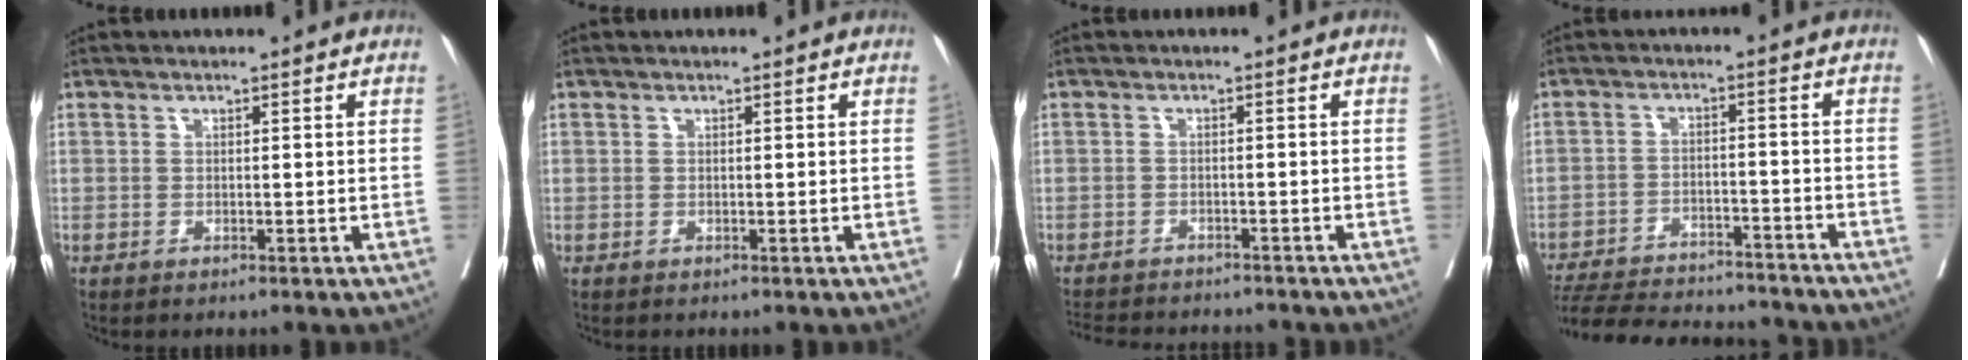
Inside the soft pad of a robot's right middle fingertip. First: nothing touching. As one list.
[{"total": 0.0}, {"total": 10.5, "force": [-9.8, 2.3, 3.1], "torque": [-0.057, -0.002, -0.129]}, {"total": 21.7, "force": [-19.9, 3.8, 7.7], "torque": [-0.160, -0.024, -0.276]}]